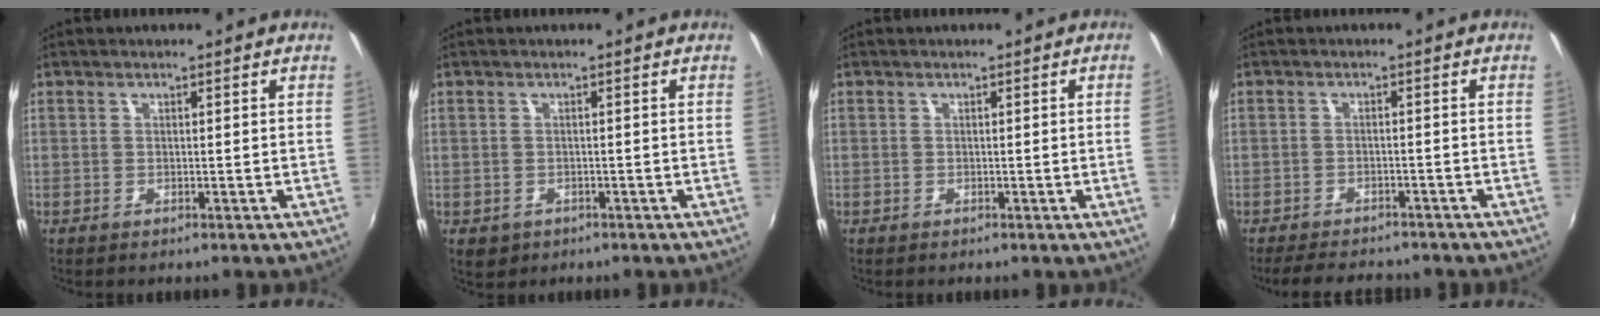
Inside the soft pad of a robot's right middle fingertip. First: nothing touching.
{"total": 2.7, "force": [-0.9, 2.2, 1.1], "torque": [-0.025, -0.006, -0.009]}
{"total": 1.1, "force": [0.0, -0.7, 0.9], "torque": [-0.007, -0.008, 0.002]}
{"total": 8.1, "force": [-7.1, 2.5, 2.9], "torque": [-0.077, -0.007, -0.106]}